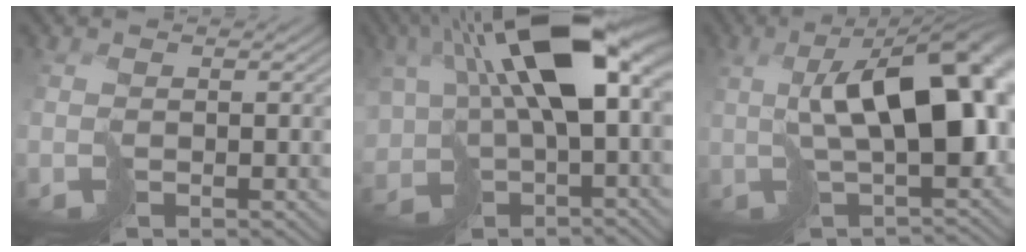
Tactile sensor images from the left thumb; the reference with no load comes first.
{"total": 17.1, "force": [0.2, 8.0, 15.2], "torque": [-0.294, 0.003, 0.014]}
{"total": 14.1, "force": [1.8, 5.5, 12.8], "torque": [-0.206, 0.000, 0.052]}